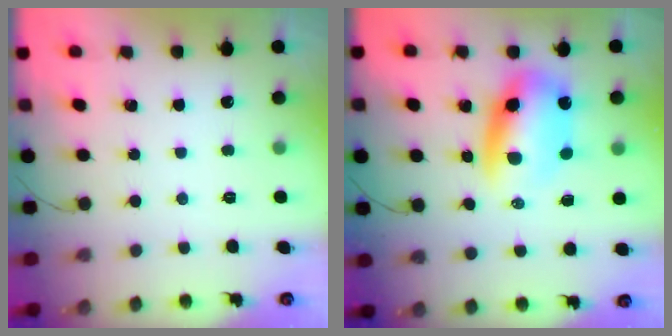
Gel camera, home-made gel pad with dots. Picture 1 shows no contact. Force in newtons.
{"total": 10.9, "press": 10.5, "slide": 2.9}